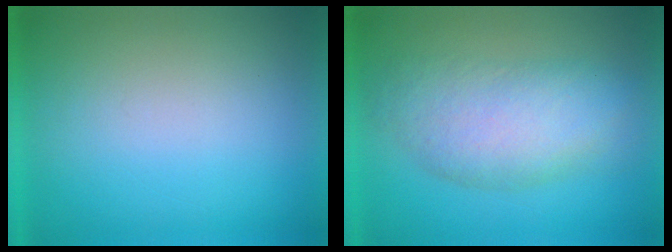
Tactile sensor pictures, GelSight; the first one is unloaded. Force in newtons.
{"total": 7.1}